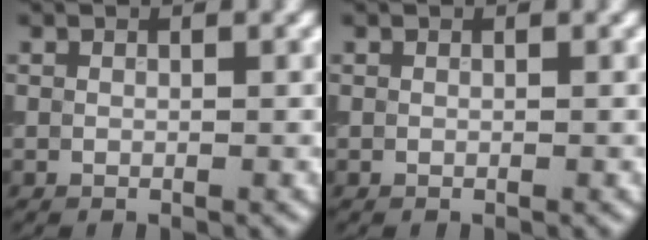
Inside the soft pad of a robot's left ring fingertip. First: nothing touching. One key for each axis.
{"total": 0.0}